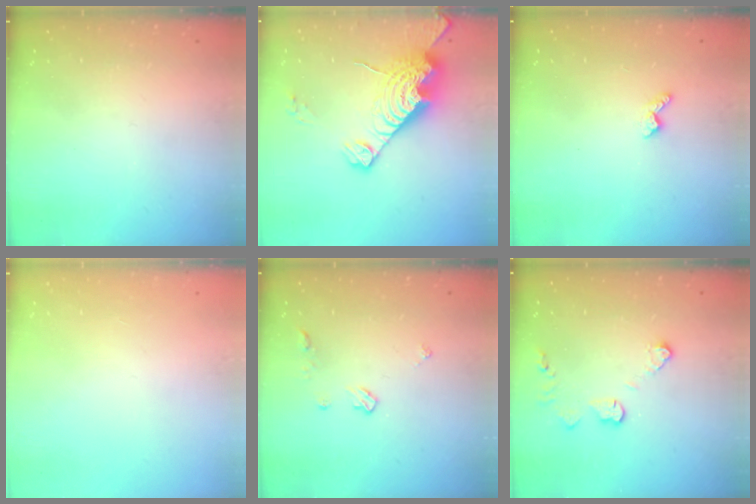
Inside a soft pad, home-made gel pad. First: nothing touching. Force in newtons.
{"total": 16.8, "press": 16.7, "slide": 1.4}
{"total": 3.5, "press": 3.5, "slide": 0.5}
{"total": 0.0}
{"total": 4.6, "press": 4.5, "slide": 0.8}
{"total": 5.8, "press": 5.8, "slide": 0.1}